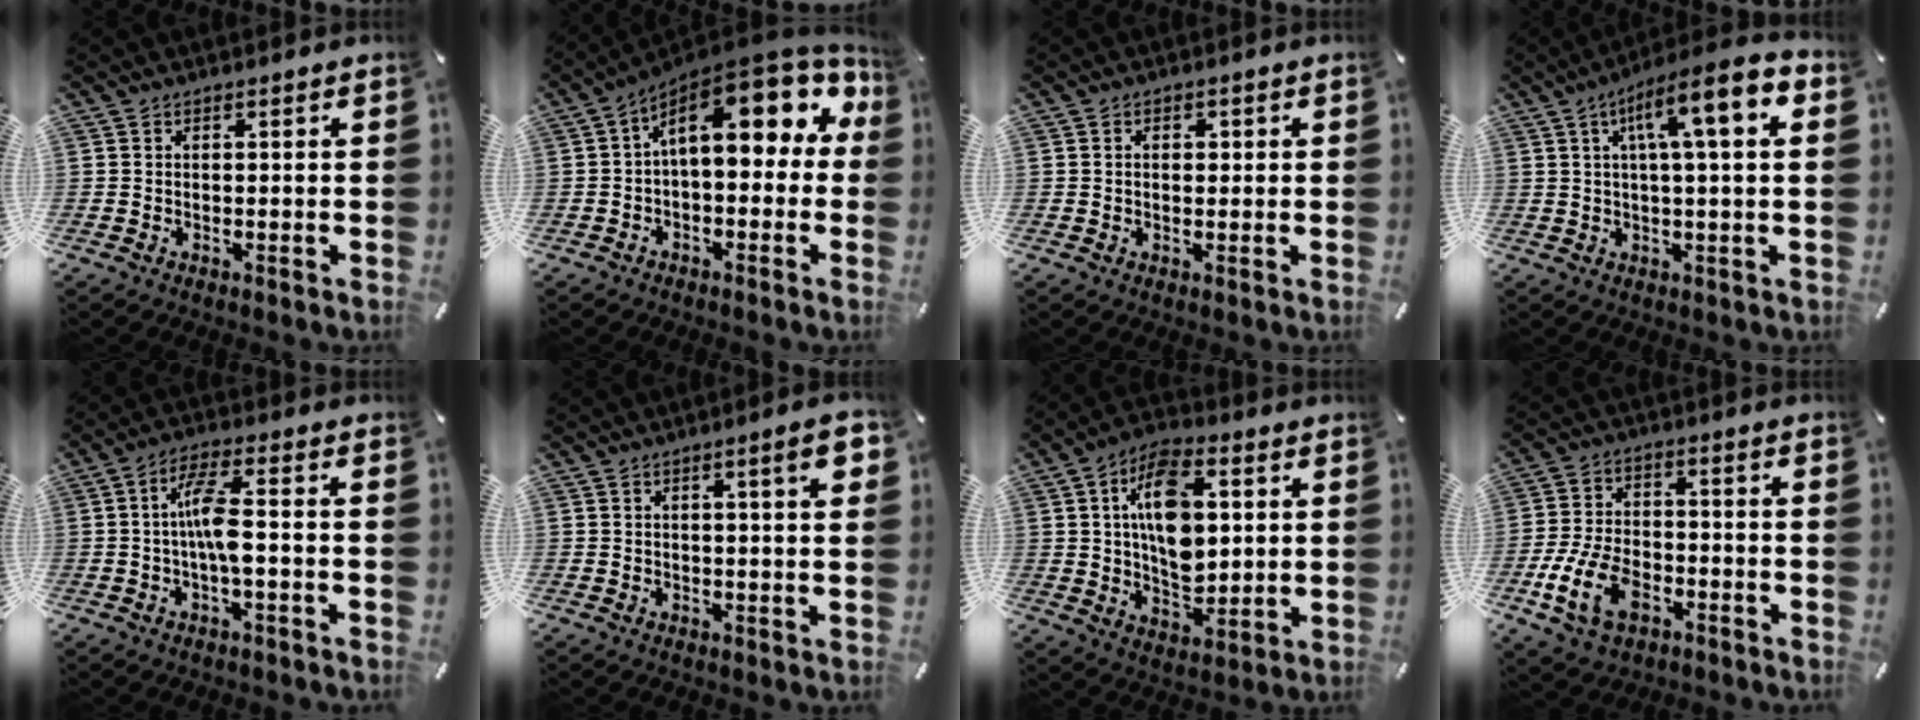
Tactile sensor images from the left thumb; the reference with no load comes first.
{"total": 16.4, "force": [6.1, 7.9, 13.0], "torque": [-0.197, -0.043, 0.102]}
{"total": 2.0, "force": [0.1, 1.4, 1.5], "torque": [-0.023, 0.004, -0.002]}
{"total": 12.1, "force": [4.2, 2.0, 11.2], "torque": [-0.185, -0.015, 0.066]}
{"total": 9.0, "force": [-0.8, 2.4, 8.6], "torque": [-0.170, 0.002, -0.019]}
{"total": 6.1, "force": [2.1, 1.0, 5.6], "torque": [-0.084, -0.003, 0.029]}
{"total": 15.1, "force": [3.0, 9.7, 11.2], "torque": [-0.202, 0.001, 0.050]}
{"total": 12.0, "force": [-5.1, 7.6, 7.8], "torque": [-0.170, 0.016, -0.091]}